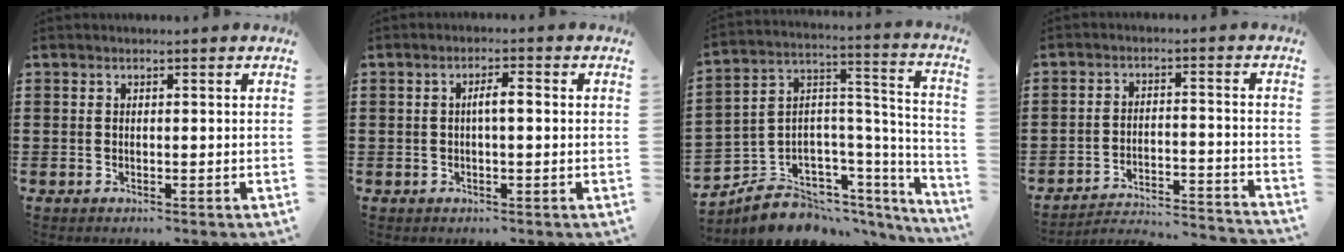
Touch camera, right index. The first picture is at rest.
{"total": 2.6, "force": [0.0, 0.5, 2.6], "torque": [-0.046, 0.002, -0.002]}
{"total": 6.4, "force": [-5.1, 3.9, 0.6], "torque": [-0.019, -0.007, -0.091]}
{"total": 3.2, "force": [-3.1, 0.4, 0.8], "torque": [-0.022, -0.002, -0.070]}